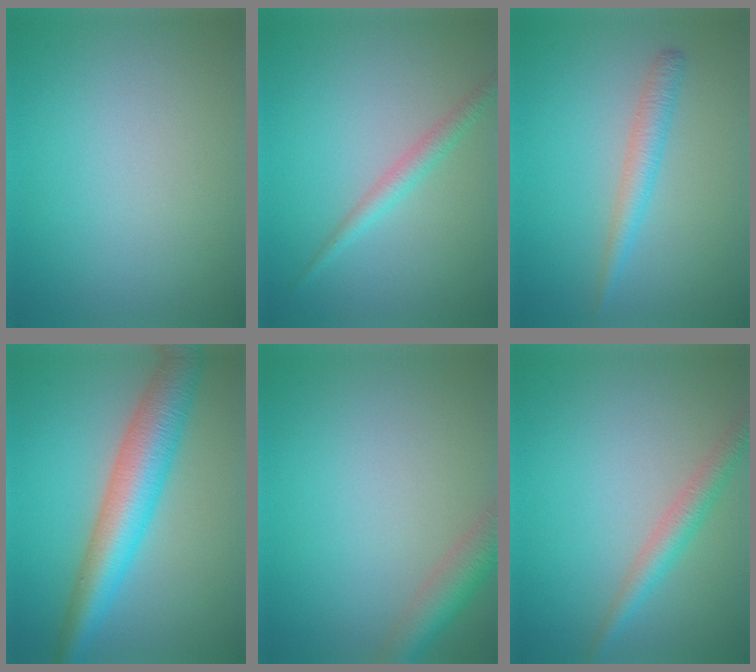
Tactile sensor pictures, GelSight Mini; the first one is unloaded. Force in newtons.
{"total": 1.9, "press": 1.9, "slide": 0.1}
{"total": 2.2, "press": 2.2, "slide": 0.1}
{"total": 7.3, "press": 7.3, "slide": 0.2}
{"total": 3.8, "press": 3.8, "slide": 0.2}
{"total": 2.9, "press": 2.9, "slide": 0.1}